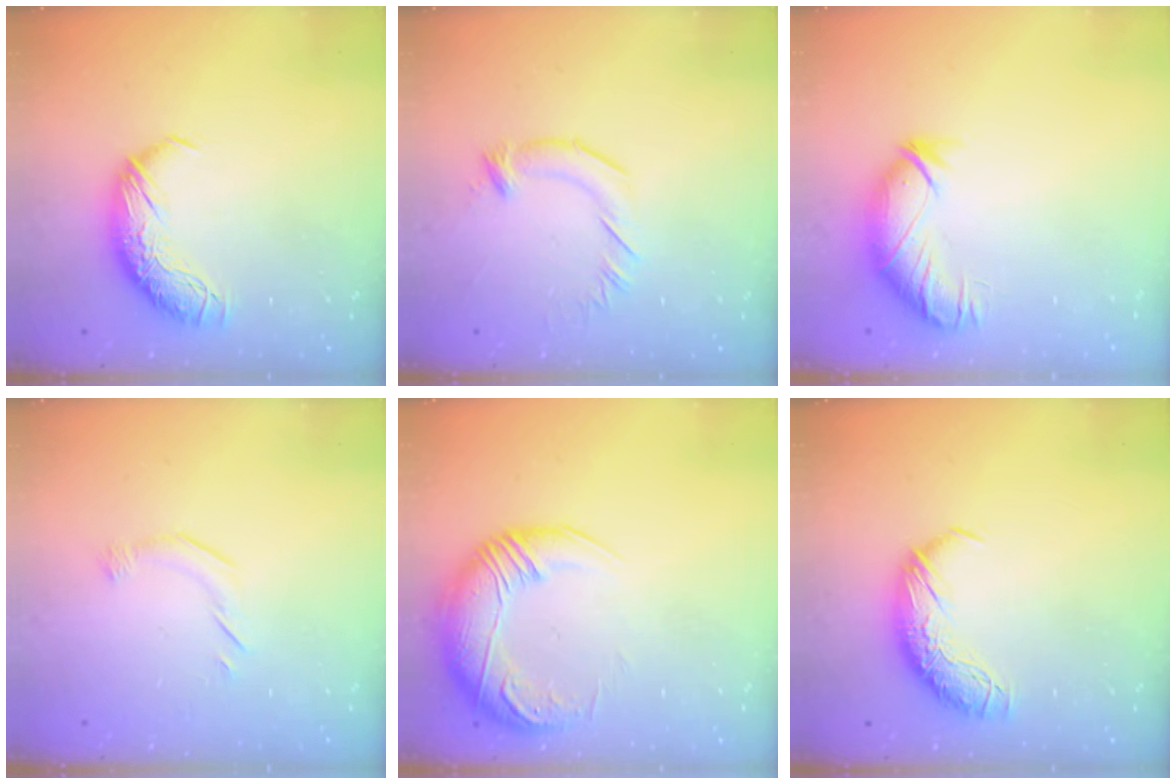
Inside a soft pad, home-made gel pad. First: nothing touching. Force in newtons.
{"total": 3.0, "press": 3.0, "slide": 0.5}
{"total": 3.7, "press": 3.2, "slide": 1.8}
{"total": 5.9, "press": 5.8, "slide": 1.1}
{"total": 3.0, "press": 0.1, "slide": 3.0}
{"total": 0.0}